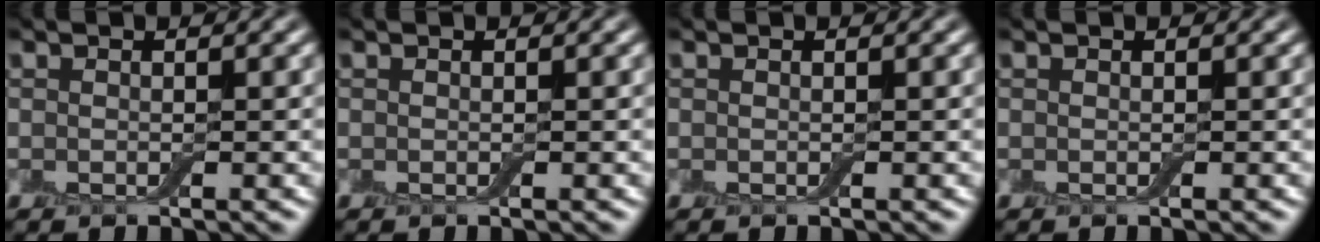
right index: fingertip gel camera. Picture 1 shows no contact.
{"total": 0.0}
{"total": 0.0}
{"total": 0.0}